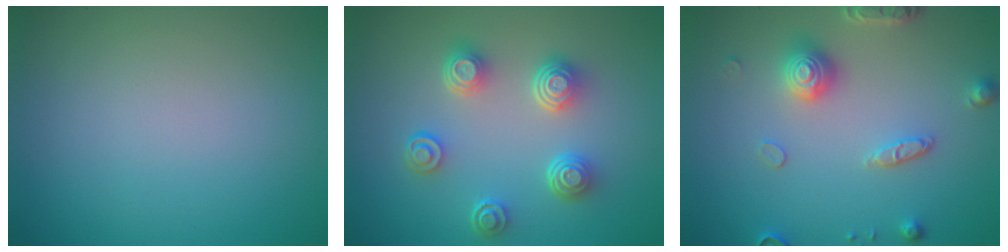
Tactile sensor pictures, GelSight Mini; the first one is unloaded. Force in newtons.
{"total": 4.5, "press": 3.5, "slide": 2.7}
{"total": 3.7, "press": 3.3, "slide": 1.6}